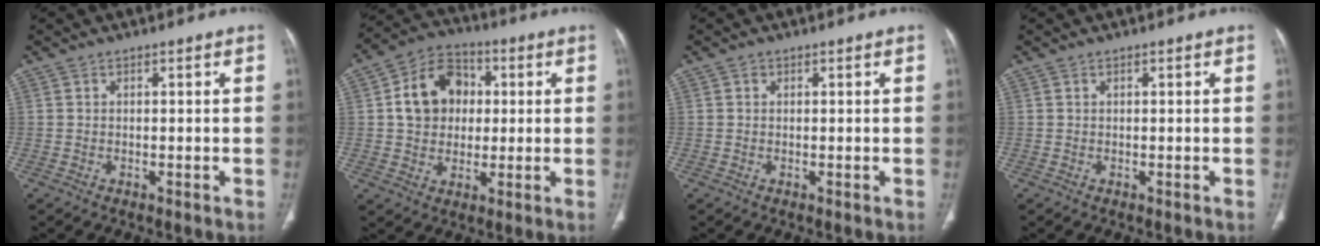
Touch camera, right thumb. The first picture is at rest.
{"total": 12.5, "force": [1.7, 10.1, 7.1], "torque": [-0.090, 0.013, 0.023]}
{"total": 0.6, "force": [0.2, 0.5, 0.2], "torque": [0.001, 0.001, 0.003]}
{"total": 0.0}